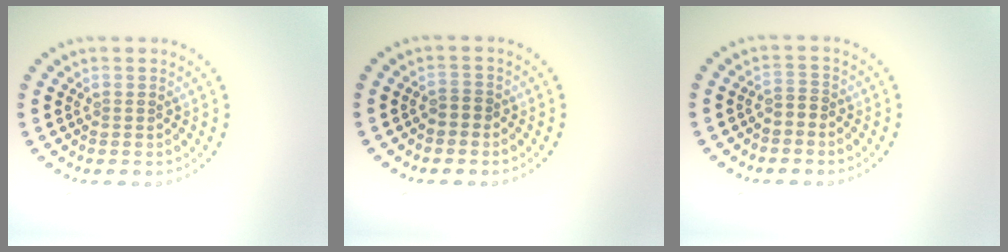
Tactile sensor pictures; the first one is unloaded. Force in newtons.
{"total": 1.1, "press": 1.0, "slide": 0.3}
{"total": 1.3, "press": 1.0, "slide": 0.9}